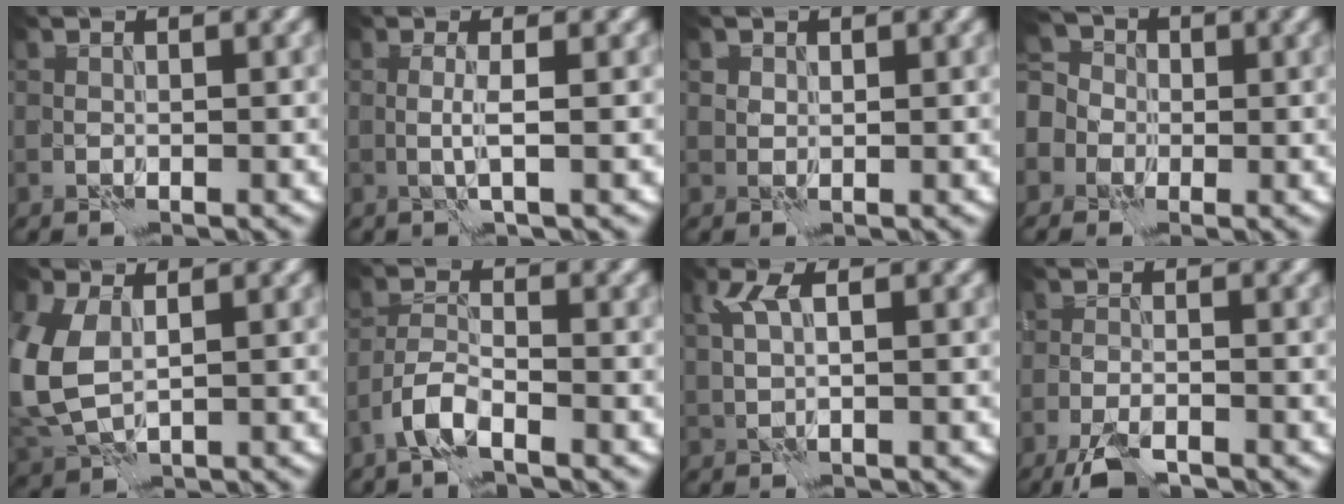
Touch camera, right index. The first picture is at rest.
{"total": 1.8, "force": [0.1, 0.2, 1.8], "torque": [-0.038, -0.003, -0.002]}
{"total": 0.7, "force": [0.5, 0.5, -0.1], "torque": [0.002, 0.003, 0.008]}
{"total": 5.0, "force": [-1.4, 4.5, 1.6], "torque": [-0.039, 0.019, -0.046]}
{"total": 6.8, "force": [0.6, 4.4, 5.2], "torque": [-0.157, -0.006, 0.019]}
{"total": 3.0, "force": [-2.2, 0.8, 2.0], "torque": [-0.045, 0.006, -0.051]}
{"total": 2.2, "force": [1.0, 0.5, 1.9], "torque": [-0.043, 0.006, 0.019]}
{"total": 4.1, "force": [-3.2, 1.1, 2.4], "torque": [-0.051, -0.008, -0.066]}